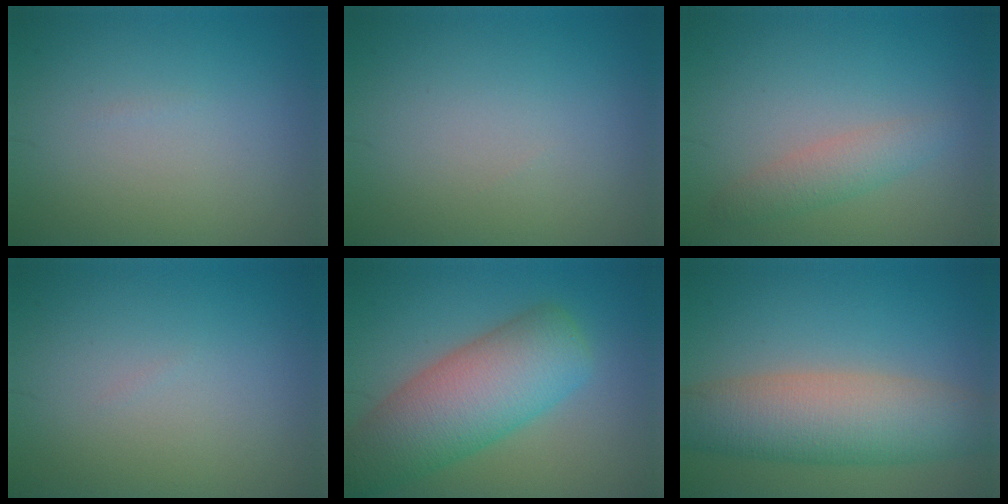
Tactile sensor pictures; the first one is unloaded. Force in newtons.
{"total": 0.0}
{"total": 1.3, "press": 1.3, "slide": 0.3}
{"total": 0.0}
{"total": 8.8, "press": 8.8, "slide": 0.4}
{"total": 7.6, "press": 7.6, "slide": 0.3}